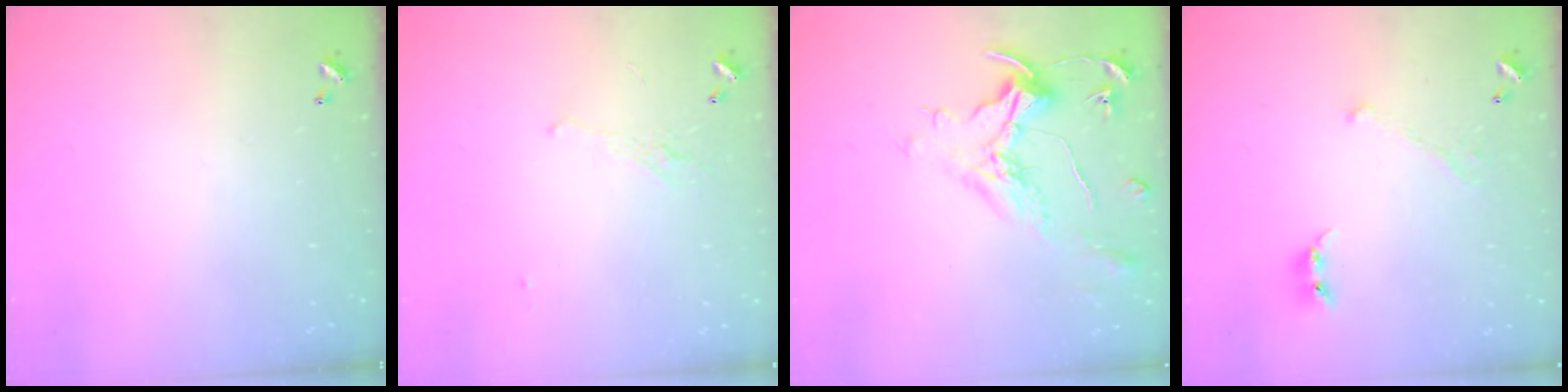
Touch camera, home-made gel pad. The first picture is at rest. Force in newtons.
{"total": 1.6, "press": 1.4, "slide": 0.8}
{"total": 1.5, "press": 1.3, "slide": 0.7}
{"total": 0.9, "press": 0.4, "slide": 0.8}